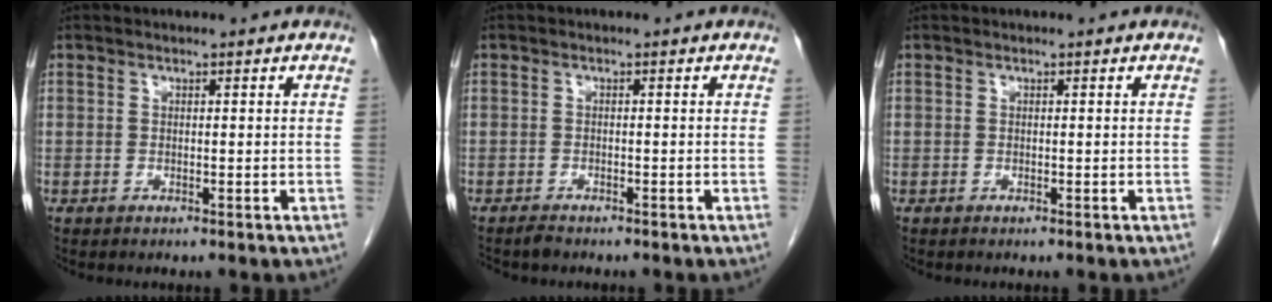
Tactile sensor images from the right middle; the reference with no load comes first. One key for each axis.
{"total": 1.4, "fx": -1.3, "fy": 0.4, "fz": 0.3, "tx": -0.012, "ty": -0.003, "tz": -0.020}
{"total": 0.0}